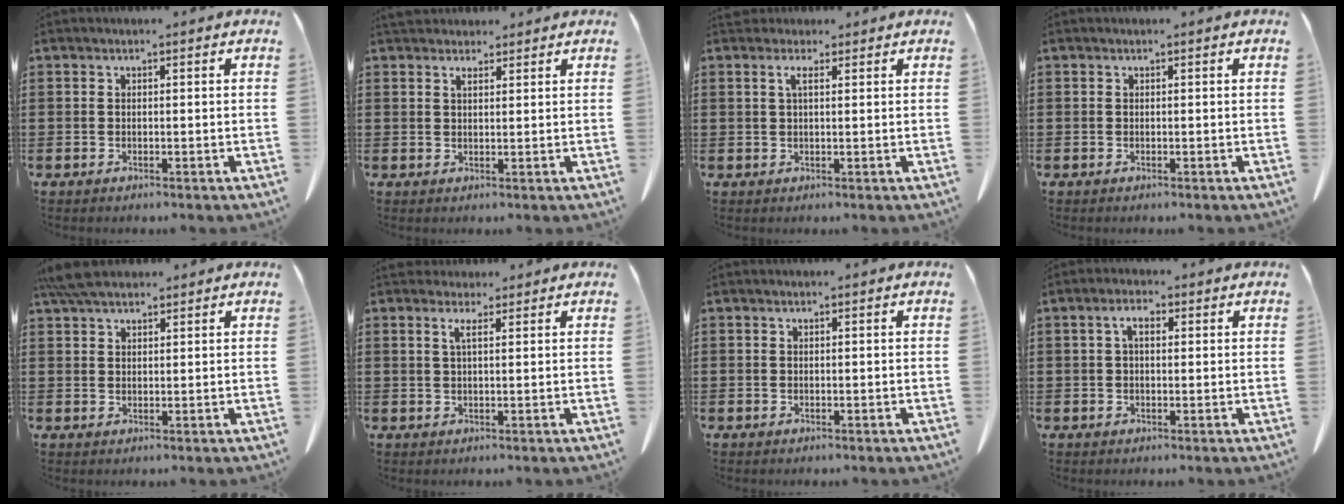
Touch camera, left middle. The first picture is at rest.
{"total": 2.0, "force": [1.8, 0.6, 0.7], "torque": [-0.010, -0.003, 0.033]}
{"total": 2.4, "force": [1.3, 0.7, 2.0], "torque": [-0.043, 0.002, 0.023]}
{"total": 0.0}
{"total": 5.0, "force": [4.1, 1.5, 2.5], "torque": [-0.060, -0.004, 0.080]}
{"total": 2.4, "force": [1.7, 0.5, 1.7], "torque": [-0.038, 0.000, 0.031]}
{"total": 0.0}
{"total": 3.2, "force": [0.9, 1.5, 2.7], "torque": [-0.057, 0.010, 0.014]}